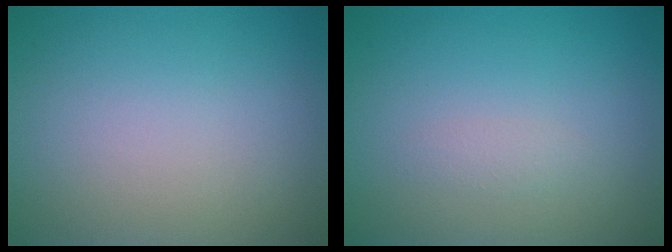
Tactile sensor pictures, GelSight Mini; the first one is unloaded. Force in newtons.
{"total": 0.8, "press": 0.8, "slide": 0.0}